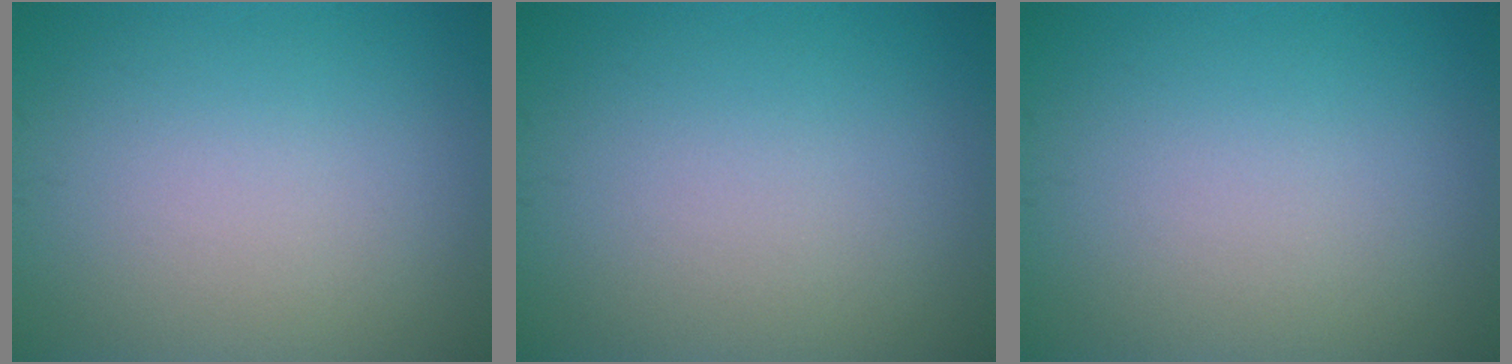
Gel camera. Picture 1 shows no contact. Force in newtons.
{"total": 0.0}
{"total": 0.0}